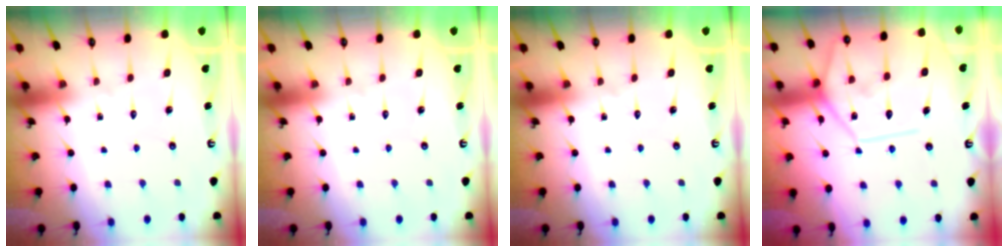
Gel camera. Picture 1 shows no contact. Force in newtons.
{"total": 0.0}
{"total": 0.0}
{"total": 16.4, "press": 16.3, "slide": 1.4}